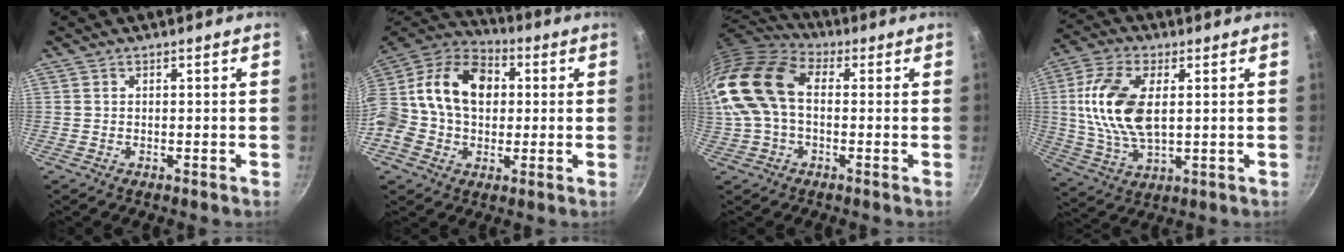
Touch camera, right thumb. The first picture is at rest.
{"total": 20.1, "force": [2.2, 15.2, 13.1], "torque": [-0.221, 0.039, 0.021]}
{"total": 19.7, "force": [1.5, 12.9, 14.9], "torque": [-0.317, 0.031, 0.014]}
{"total": 14.7, "force": [2.2, 7.8, 12.3], "torque": [-0.236, 0.000, 0.042]}